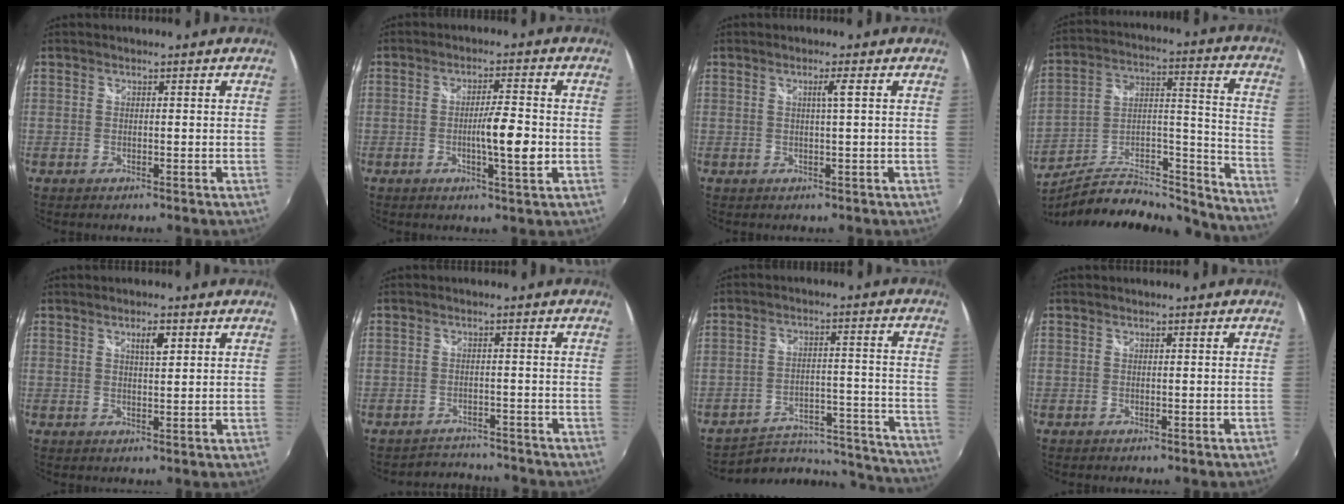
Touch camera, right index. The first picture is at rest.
{"total": 6.4, "force": [-1.3, 0.4, 6.2], "torque": [-0.102, -0.007, -0.020]}
{"total": 1.7, "force": [0.4, -0.6, 1.5], "torque": [-0.029, -0.003, 0.007]}
{"total": 18.9, "force": [-16.2, 4.3, 8.8], "torque": [-0.114, 0.009, -0.260]}
{"total": 2.8, "force": [1.4, 0.8, 2.3], "torque": [-0.036, 0.004, 0.021]}
{"total": 4.9, "force": [-4.8, 1.0, -0.2], "torque": [-0.009, 0.005, -0.076]}
{"total": 21.3, "force": [-20.0, 5.4, 4.9], "torque": [-0.066, 0.038, -0.247]}
{"total": 0.0}